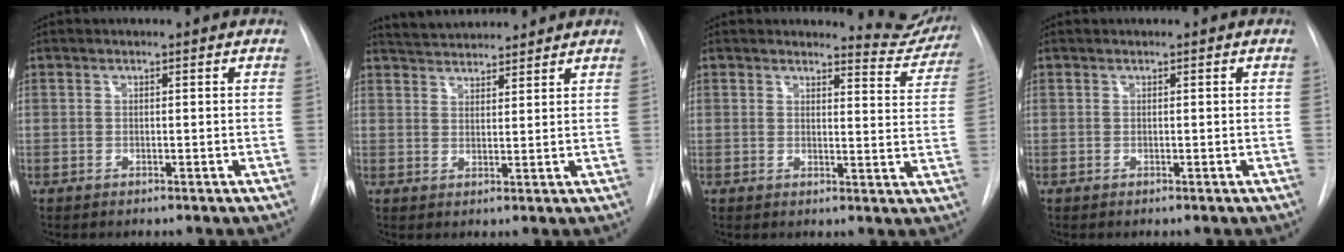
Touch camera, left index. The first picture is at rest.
{"total": 7.2, "force": [6.8, 1.1, 1.9], "torque": [-0.039, 0.022, 0.111]}
{"total": 6.6, "force": [6.5, 1.1, 0.0], "torque": [0.019, -0.055, 0.054]}
{"total": 0.5, "force": [-0.5, -0.2, -0.1], "torque": [0.002, 0.008, -0.001]}